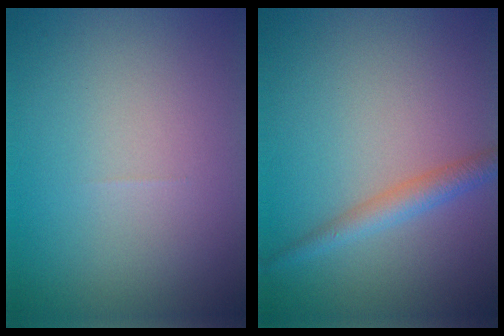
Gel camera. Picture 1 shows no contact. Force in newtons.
{"total": 2.2, "press": 2.2, "slide": 0.2}